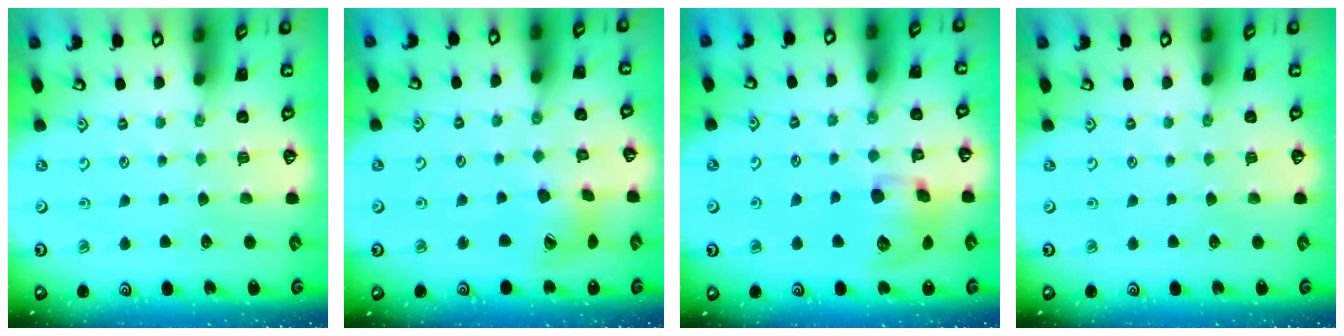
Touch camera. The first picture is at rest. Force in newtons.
{"total": 12.0, "press": 11.9, "slide": 1.4}
{"total": 12.5, "press": 12.4, "slide": 1.9}
{"total": 0.0}